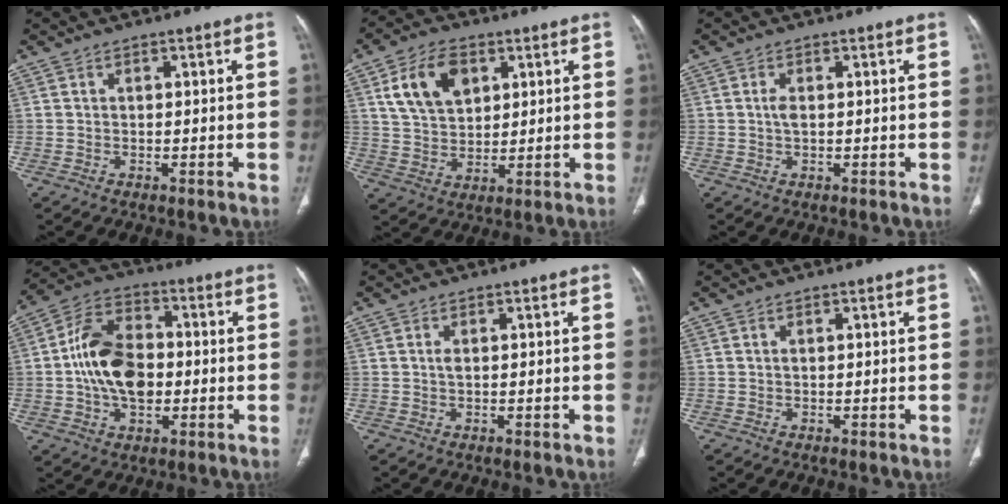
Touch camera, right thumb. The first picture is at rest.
{"total": 10.9, "force": [4.3, 7.1, 7.1], "torque": [-0.110, -0.009, 0.083]}
{"total": 1.3, "force": [0.1, 0.6, 1.2], "torque": [-0.025, 0.000, 0.002]}
{"total": 14.3, "force": [-0.8, 9.3, 10.8], "torque": [-0.180, 0.025, -0.018]}
{"total": 0.6, "force": [0.1, 0.2, 0.5], "torque": [-0.014, -0.001, 0.000]}
{"total": 0.0}